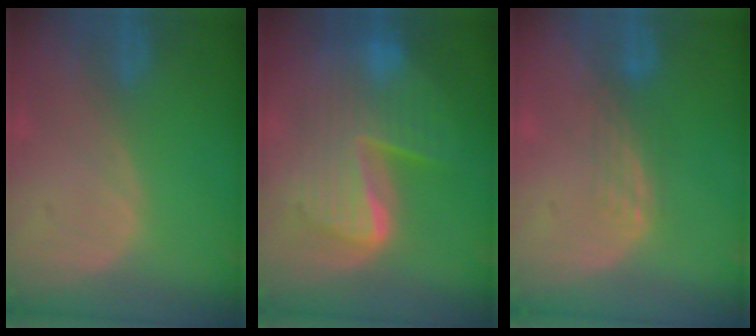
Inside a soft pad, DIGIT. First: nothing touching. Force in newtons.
{"total": 9.9, "press": 9.9, "slide": 1.0}
{"total": 3.1, "press": 2.6, "slide": 1.7}